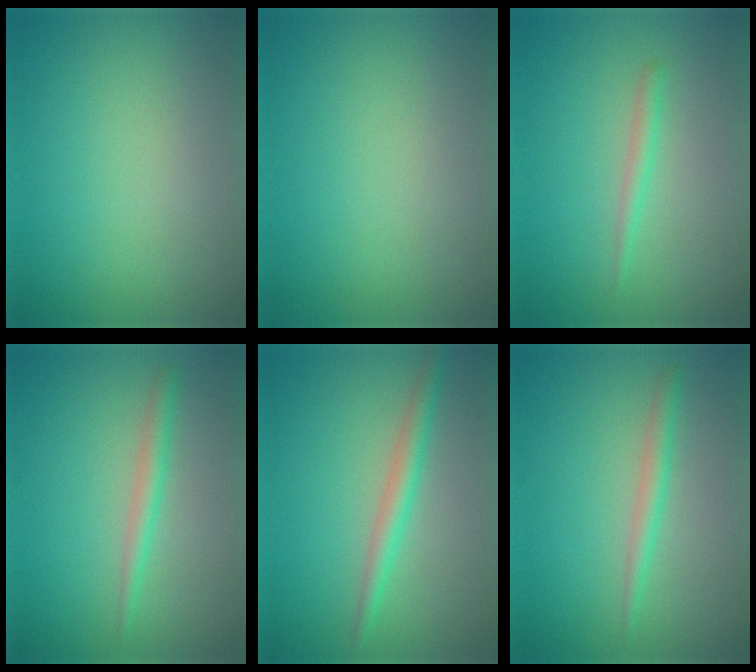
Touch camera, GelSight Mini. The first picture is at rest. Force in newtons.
{"total": 0.0}
{"total": 1.2, "press": 1.2, "slide": 0.0}
{"total": 1.8, "press": 1.8, "slide": 0.0}
{"total": 2.5, "press": 2.5, "slide": 0.1}
{"total": 1.8, "press": 1.8, "slide": 0.0}